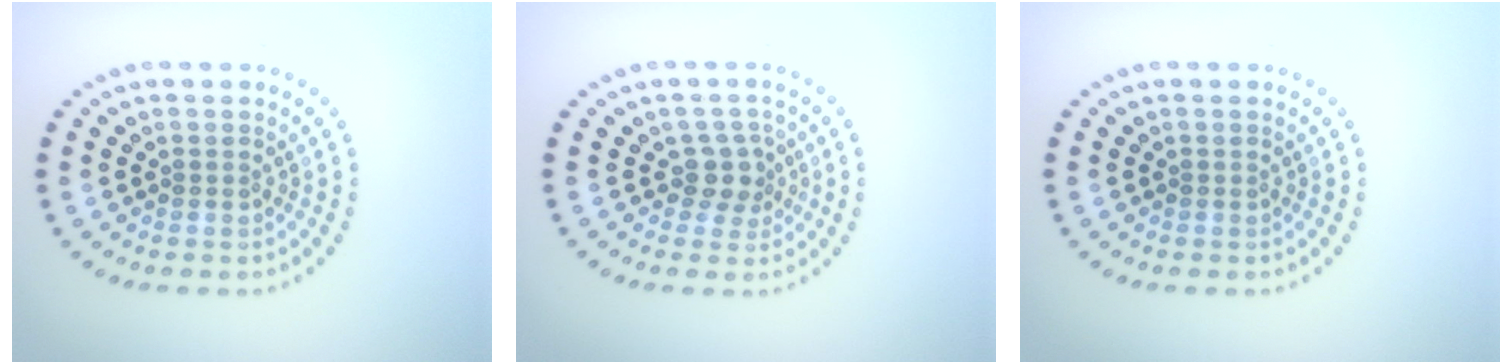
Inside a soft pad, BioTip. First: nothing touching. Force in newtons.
{"total": 2.3, "press": 1.9, "slide": 1.3}
{"total": 0.0}